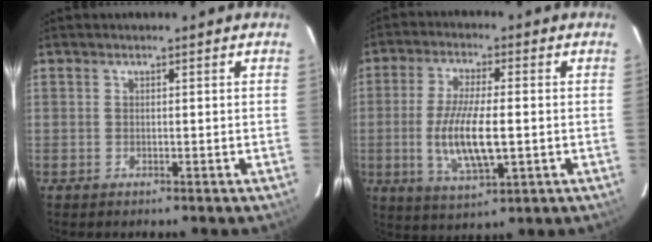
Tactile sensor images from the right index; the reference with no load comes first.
{"total": 11.5, "force": [-1.7, 3.4, 10.9], "torque": [-0.215, -0.012, -0.027]}